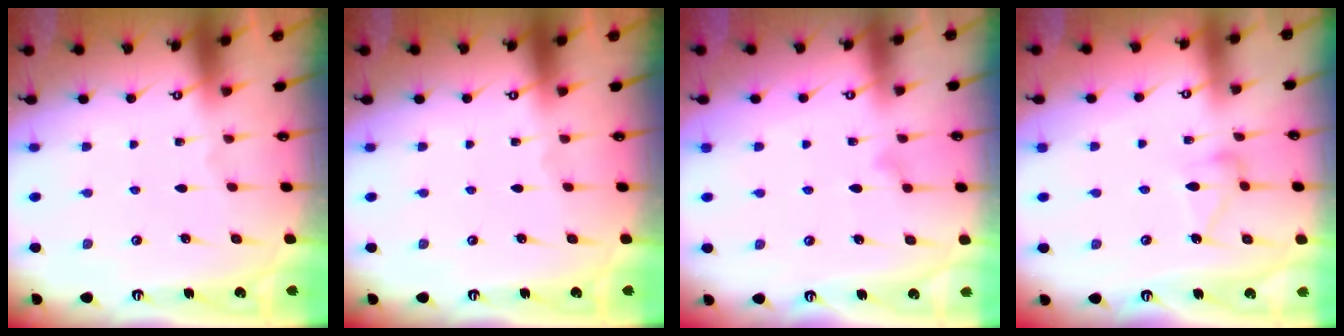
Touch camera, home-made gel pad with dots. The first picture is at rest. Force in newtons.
{"total": 0.0}
{"total": 8.0, "press": 8.0, "slide": 0.5}
{"total": 9.5, "press": 9.5, "slide": 0.4}